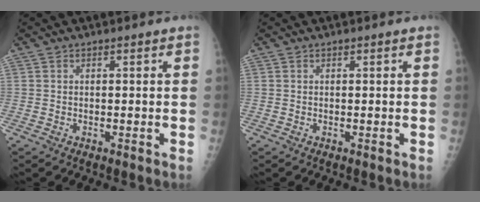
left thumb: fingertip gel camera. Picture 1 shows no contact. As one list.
[{"total": 0.0}]